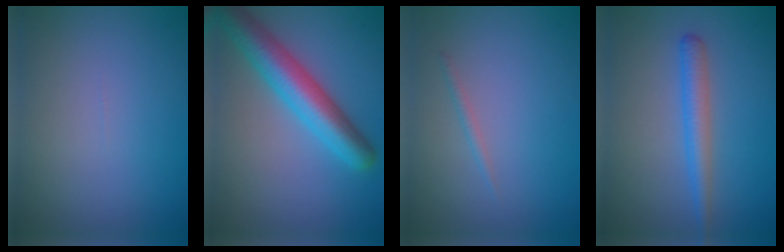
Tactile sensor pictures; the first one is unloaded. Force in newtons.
{"total": 6.5, "press": 6.5, "slide": 0.3}
{"total": 0.7, "press": 0.7, "slide": 0.1}
{"total": 2.6, "press": 2.6, "slide": 0.1}